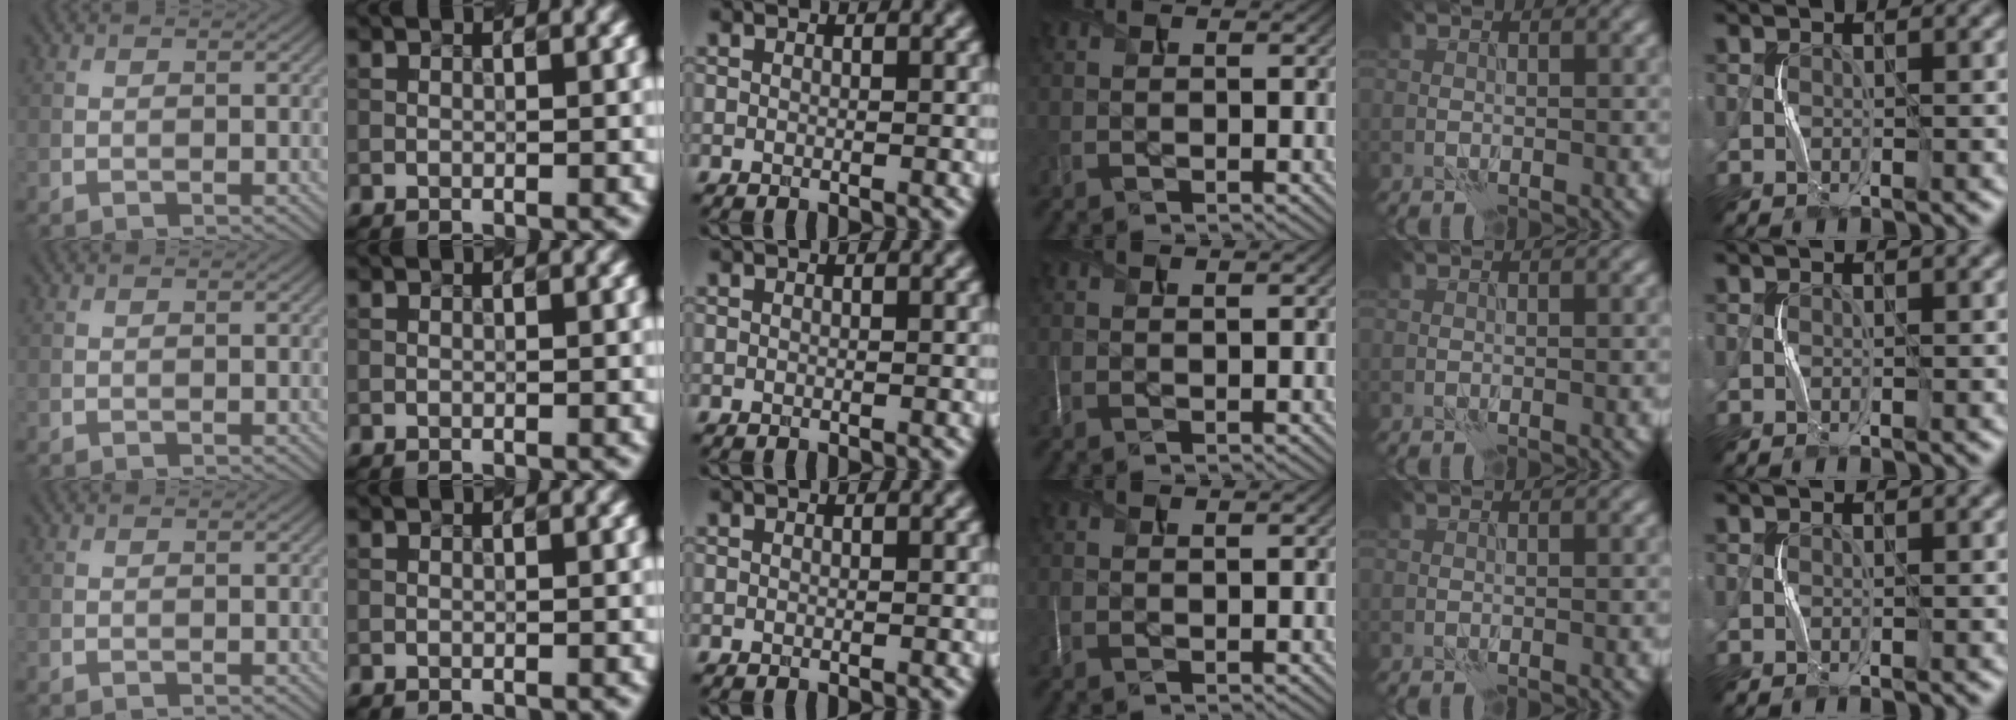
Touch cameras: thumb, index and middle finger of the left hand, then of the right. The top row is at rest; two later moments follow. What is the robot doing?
{"motion": "squeeze", "object": "paper clamp"}